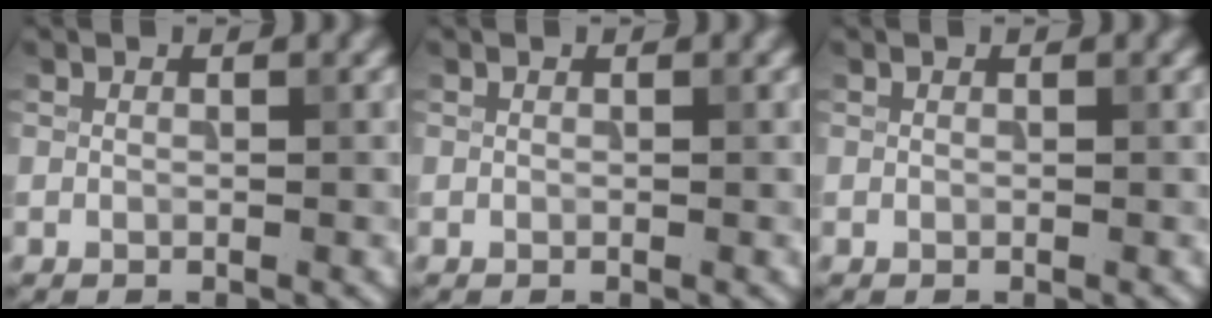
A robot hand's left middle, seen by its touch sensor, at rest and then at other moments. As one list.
[{"total": 0.0}, {"total": 0.0}]